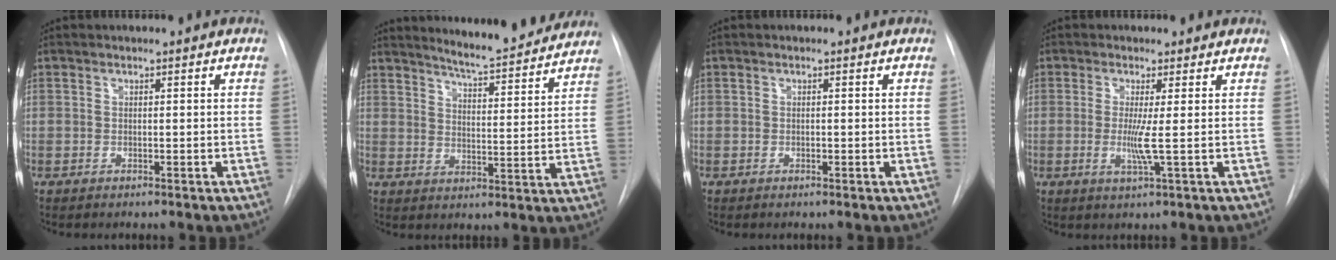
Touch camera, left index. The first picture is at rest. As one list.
[{"total": 13.8, "force": [13.0, 0.7, 4.7], "torque": [-0.069, -0.014, 0.171]}, {"total": 0.0}, {"total": 3.4, "force": [-0.1, -0.6, 3.3], "torque": [-0.072, -0.010, -0.001]}]